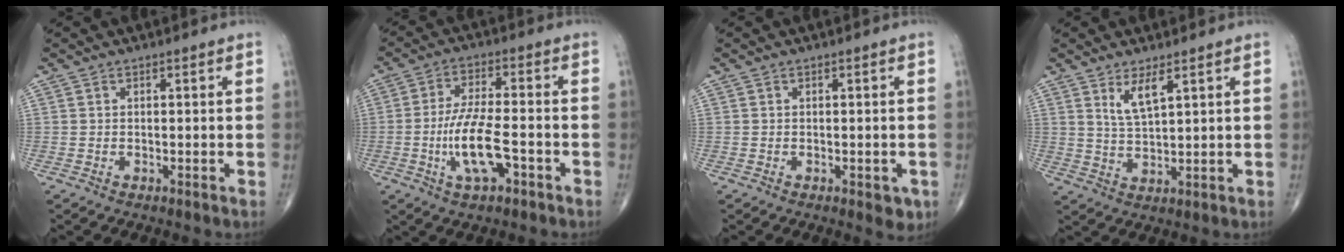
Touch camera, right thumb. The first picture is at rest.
{"total": 9.9, "force": [-3.3, 3.3, 8.8], "torque": [-0.174, 0.017, -0.060]}
{"total": 2.6, "force": [-0.9, 1.3, 2.0], "torque": [-0.009, -0.001, -0.008]}
{"total": 4.7, "force": [2.6, 1.1, 3.7], "torque": [-0.071, -0.024, 0.057]}